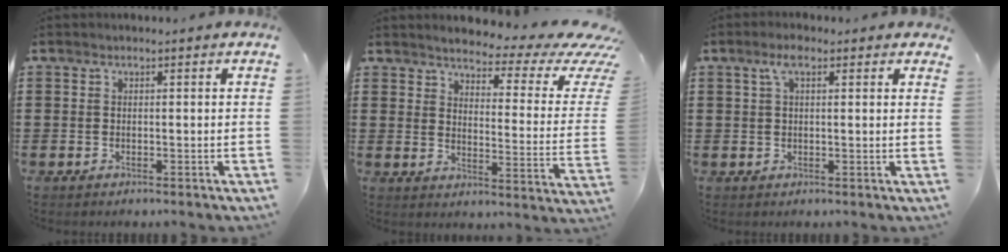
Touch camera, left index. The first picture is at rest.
{"total": 4.8, "force": [3.6, 1.0, 2.9], "torque": [-0.051, -0.034, 0.052]}
{"total": 3.7, "force": [2.1, 1.1, 2.9], "torque": [-0.061, 0.006, 0.035]}